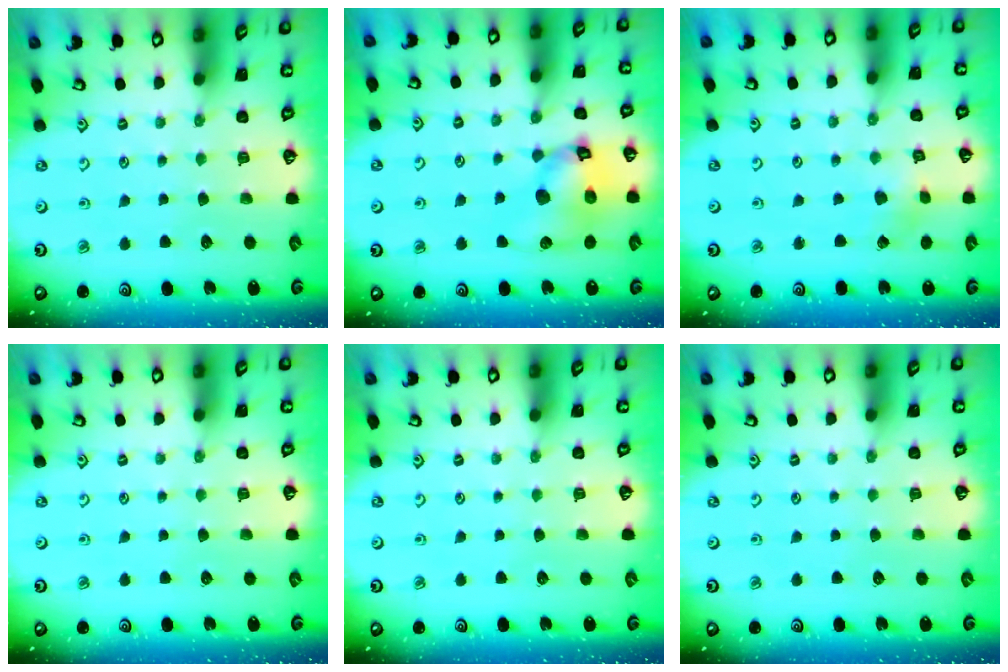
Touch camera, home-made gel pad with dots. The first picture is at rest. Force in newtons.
{"total": 13.5, "press": 13.3, "slide": 1.7}
{"total": 2.6, "press": 2.6, "slide": 0.3}
{"total": 0.0}
{"total": 0.0}
{"total": 0.0}